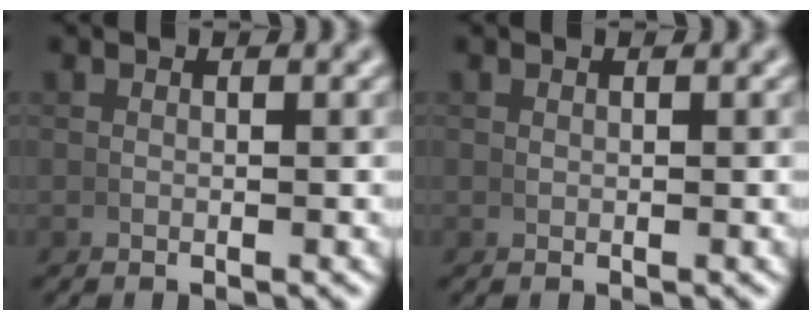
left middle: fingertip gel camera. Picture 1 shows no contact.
{"total": 0.0}